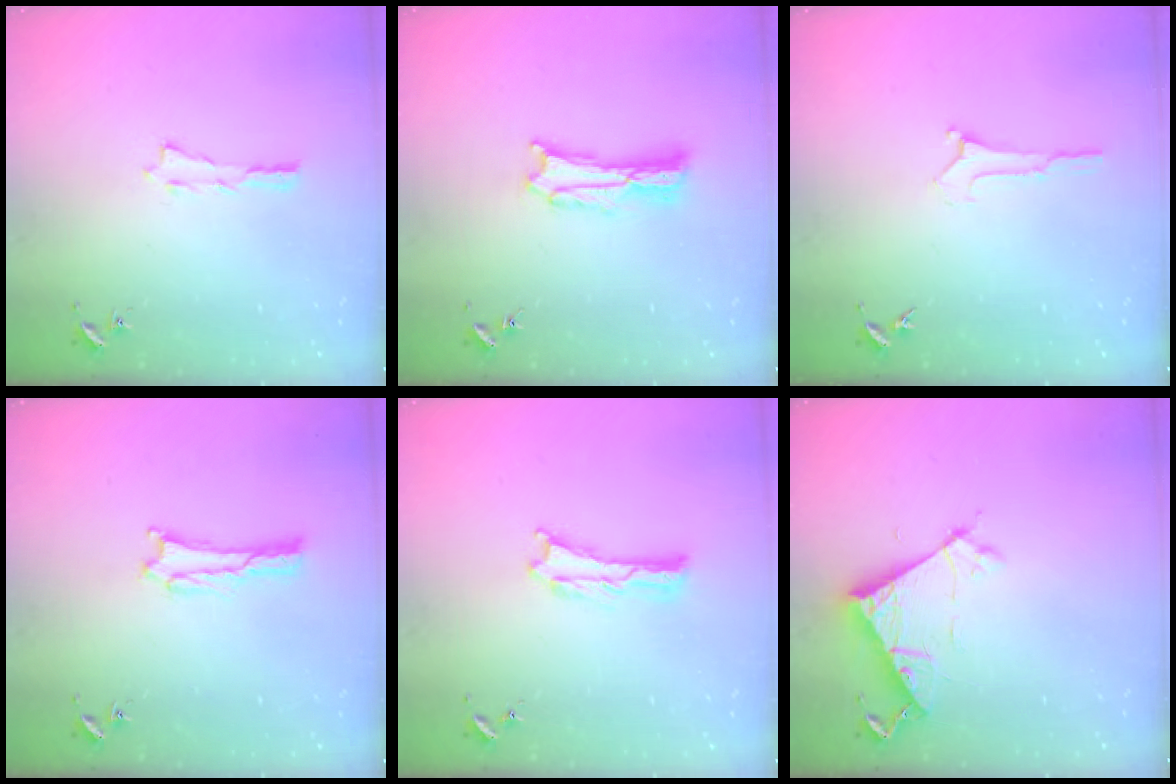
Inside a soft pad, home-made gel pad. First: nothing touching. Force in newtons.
{"total": 2.7, "press": 2.7, "slide": 0.3}
{"total": 0.0}
{"total": 1.7, "press": 1.7, "slide": 0.1}
{"total": 0.0}
{"total": 6.4, "press": 6.4, "slide": 0.4}